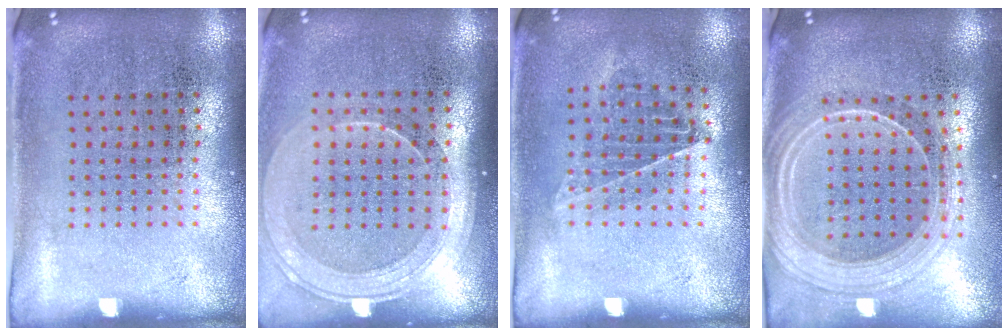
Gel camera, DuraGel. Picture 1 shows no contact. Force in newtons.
{"total": 1.8, "press": 1.6, "slide": 0.8}
{"total": 1.0, "press": 0.9, "slide": 0.3}
{"total": 2.2, "press": 1.9, "slide": 1.0}